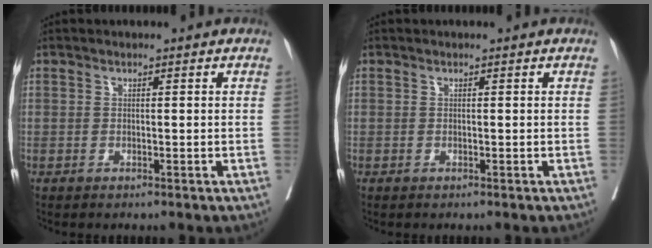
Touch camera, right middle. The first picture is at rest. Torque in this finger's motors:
{"motor_torque": [0.42, -0.36, 0.03, 0.01]}